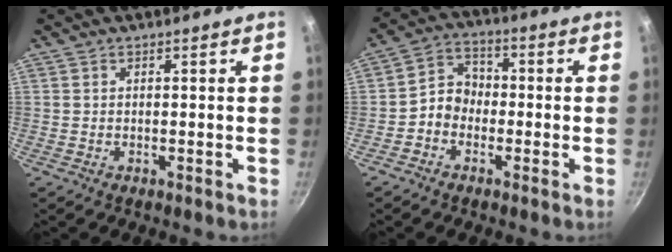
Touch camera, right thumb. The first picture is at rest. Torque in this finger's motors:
{"motor_torque": [0.32, -0.01, 0.09, 0.19, 0.02]}